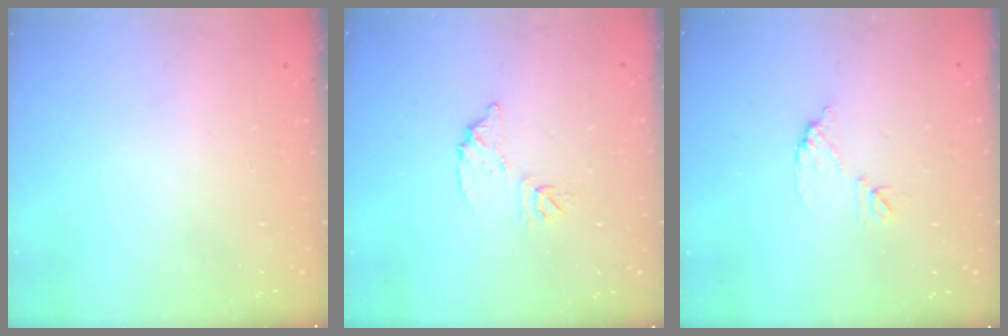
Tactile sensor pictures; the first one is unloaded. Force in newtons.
{"total": 8.7, "press": 8.7, "slide": 0.5}
{"total": 6.5, "press": 6.4, "slide": 0.5}